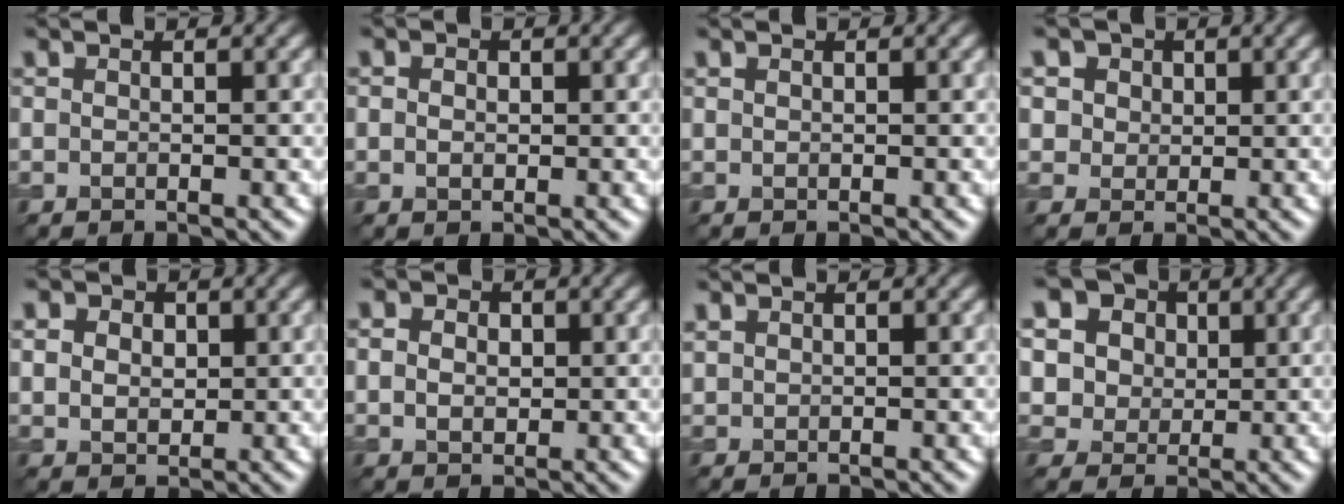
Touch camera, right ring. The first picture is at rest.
{"total": 1.1, "force": [0.1, 0.9, 0.7], "torque": [-0.012, 0.002, 0.000]}
{"total": 0.0}
{"total": 5.0, "force": [2.6, 3.7, 2.2], "torque": [-0.037, 0.007, 0.027]}
{"total": 5.1, "force": [2.3, 3.7, 2.5], "torque": [-0.055, 0.017, 0.022]}
{"total": 3.0, "force": [0.8, 2.3, 1.8], "torque": [-0.031, 0.013, 0.000]}
{"total": 0.7, "force": [0.6, 0.3, 0.1], "torque": [-0.005, 0.000, 0.018]}
{"total": 11.7, "force": [5.6, 9.0, 5.0], "torque": [-0.124, 0.027, 0.085]}